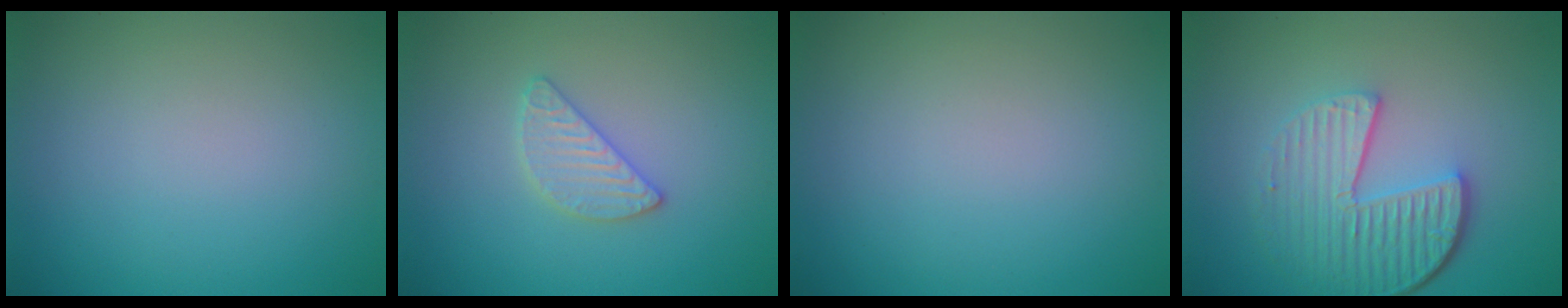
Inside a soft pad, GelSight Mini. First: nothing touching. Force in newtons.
{"total": 2.4, "press": 2.3, "slide": 0.3}
{"total": 0.0}
{"total": 5.7, "press": 4.2, "slide": 3.9}